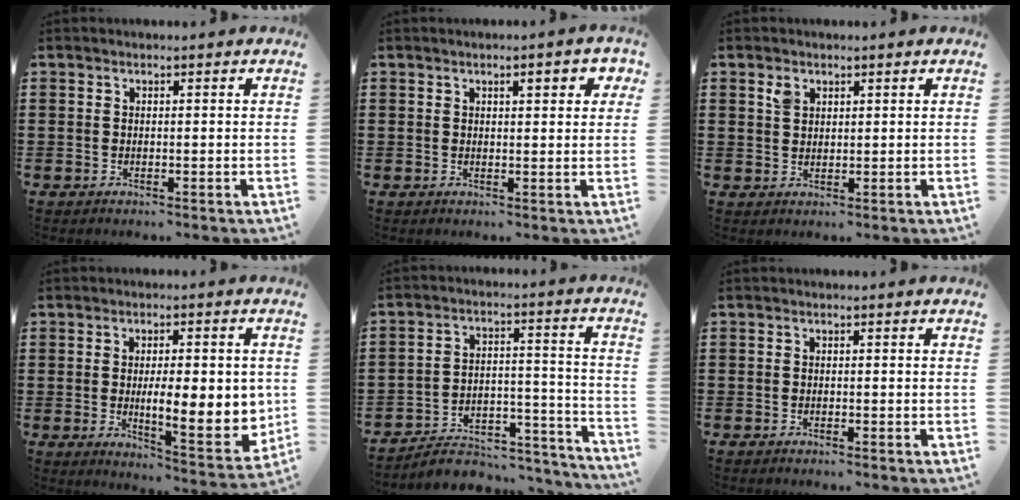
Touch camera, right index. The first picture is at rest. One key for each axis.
{"total": 2.6, "fx": 1.1, "fy": 0.7, "fz": 2.2, "tx": -0.029, "ty": 0.000, "tz": 0.012}
{"total": 1.8, "fx": 1.3, "fy": 1.1, "fz": 0.8, "tx": -0.019, "ty": 0.002, "tz": 0.025}
{"total": 10.4, "fx": -0.3, "fy": 3.2, "fz": 9.9, "tx": -0.136, "ty": -0.012, "tz": -0.002}
{"total": 6.6, "fx": -6.0, "fy": 1.9, "fz": 1.9, "tx": -0.032, "ty": 0.014, "tz": -0.115}
{"total": 0.7, "fx": -0.7, "fy": -0.1, "fz": 0.1, "tx": -0.004, "ty": -0.003, "tz": -0.013}